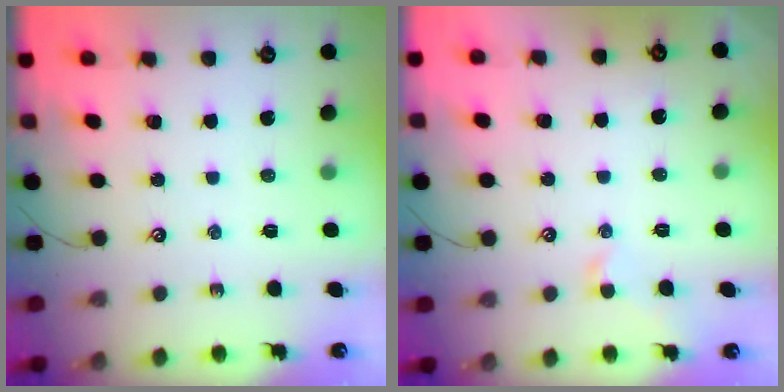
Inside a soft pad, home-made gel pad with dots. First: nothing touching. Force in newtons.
{"total": 0.9, "press": 0.7, "slide": 0.6}